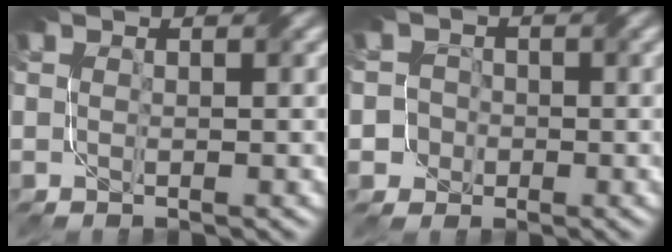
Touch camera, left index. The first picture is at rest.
{"total": 3.7, "force": [-1.5, 3.3, 0.5], "torque": [0.008, 0.018, -0.050]}